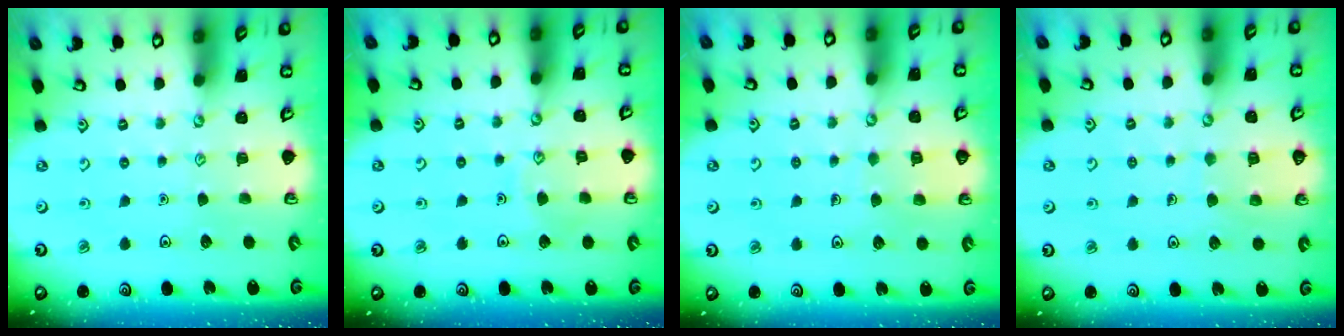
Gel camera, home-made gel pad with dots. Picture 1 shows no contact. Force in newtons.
{"total": 6.2, "press": 6.2, "slide": 0.5}
{"total": 4.7, "press": 4.6, "slide": 0.4}
{"total": 6.0, "press": 6.0, "slide": 0.5}